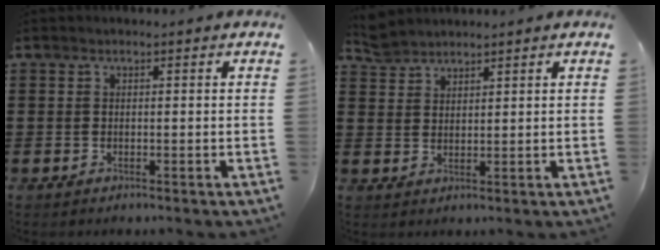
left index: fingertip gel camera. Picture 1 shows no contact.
{"total": 3.1, "force": [3.0, 0.8, 0.3], "torque": [-0.017, -0.004, 0.059]}